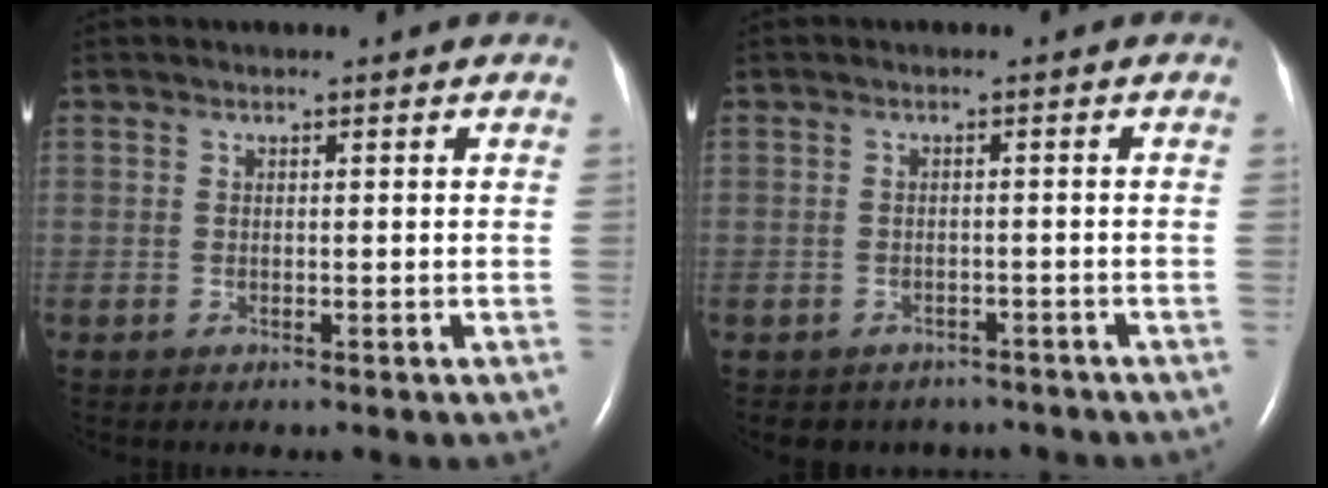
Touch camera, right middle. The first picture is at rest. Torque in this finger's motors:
{"motor_torque": [0.41, -0.40, 0.02, 0.02]}